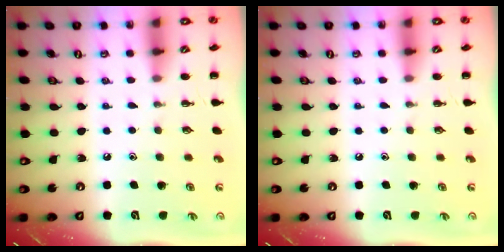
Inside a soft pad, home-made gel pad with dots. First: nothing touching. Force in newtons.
{"total": 0.0}